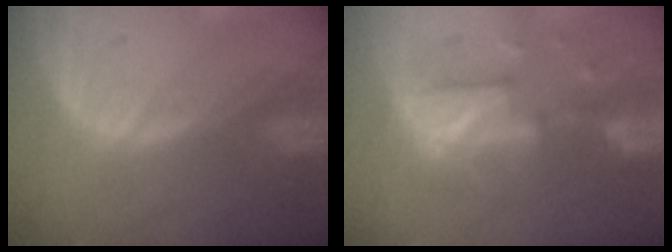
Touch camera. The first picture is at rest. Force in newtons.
{"total": 8.0, "press": 8.0, "slide": 0.6}